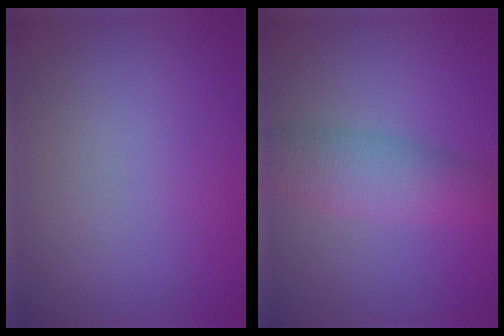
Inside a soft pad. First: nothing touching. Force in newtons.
{"total": 4.7, "press": 4.7, "slide": 0.1}